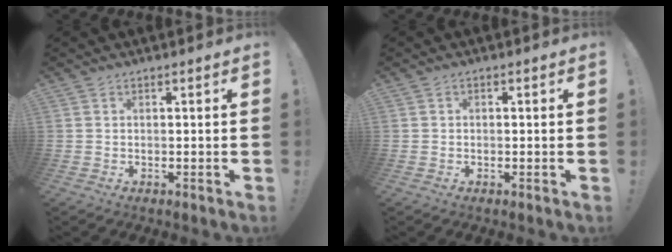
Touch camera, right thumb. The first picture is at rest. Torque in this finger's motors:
{"motor_torque": [-0.13, 0.02, 0.10, -0.06, 0.11]}